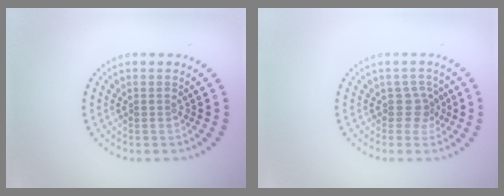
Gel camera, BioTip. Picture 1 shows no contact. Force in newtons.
{"total": 1.8, "press": 1.4, "slide": 1.1}